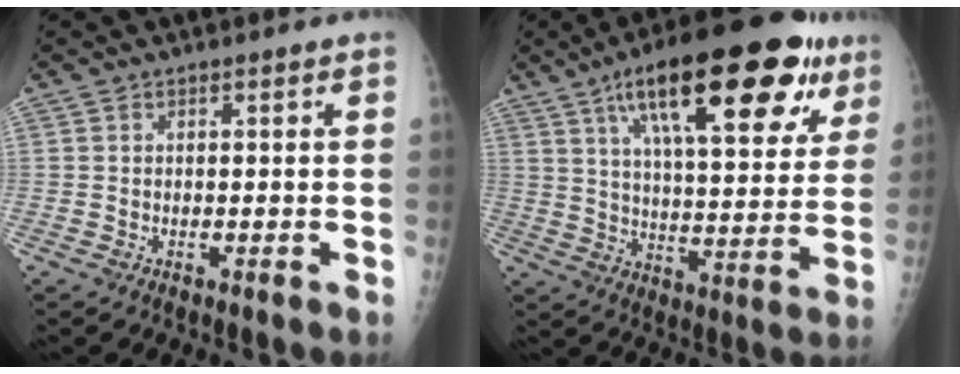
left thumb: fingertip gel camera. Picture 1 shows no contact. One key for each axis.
{"total": 25.7, "fx": 12.2, "fy": 8.5, "fz": 20.9, "tx": -0.315, "ty": -0.001, "tz": 0.188}